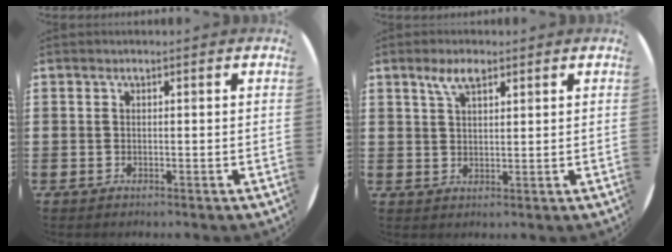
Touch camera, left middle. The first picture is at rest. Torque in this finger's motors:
{"motor_torque": [0.74, -0.51, 0.08, 0.05]}